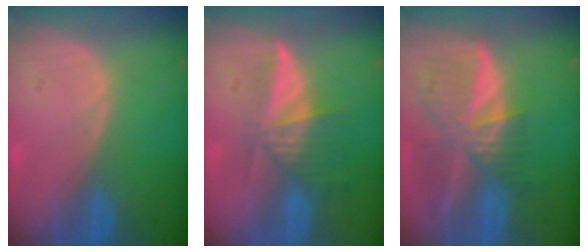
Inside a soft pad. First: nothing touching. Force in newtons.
{"total": 6.0, "press": 5.6, "slide": 2.2}
{"total": 9.3, "press": 8.1, "slide": 4.7}